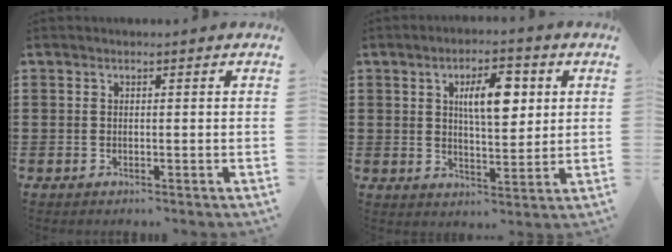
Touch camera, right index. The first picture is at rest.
{"total": 7.6, "force": [2.4, 3.0, 6.6], "torque": [-0.111, 0.001, 0.034]}